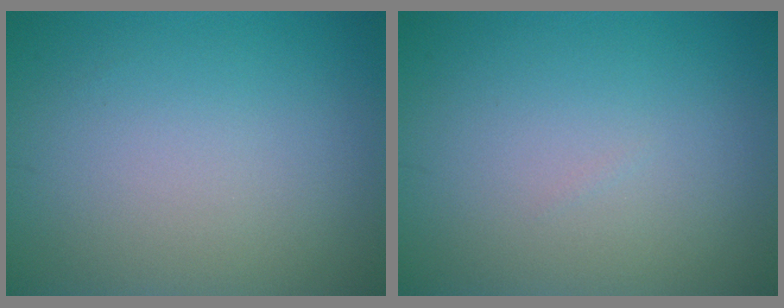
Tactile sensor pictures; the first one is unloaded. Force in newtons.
{"total": 0.0}